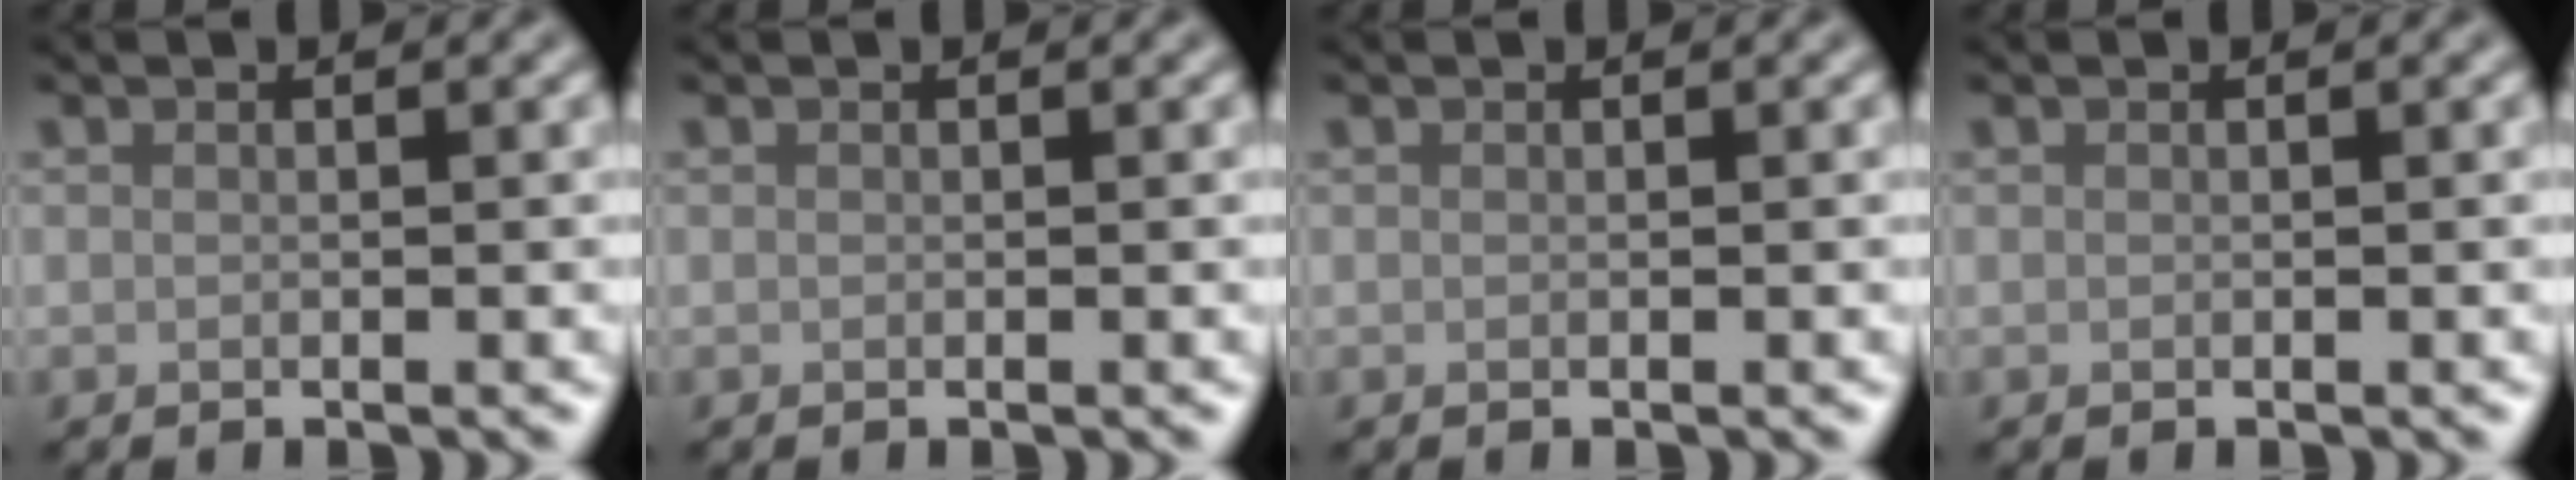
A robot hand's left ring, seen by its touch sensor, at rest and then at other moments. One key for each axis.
{"total": 0.0}
{"total": 0.0}
{"total": 0.0}